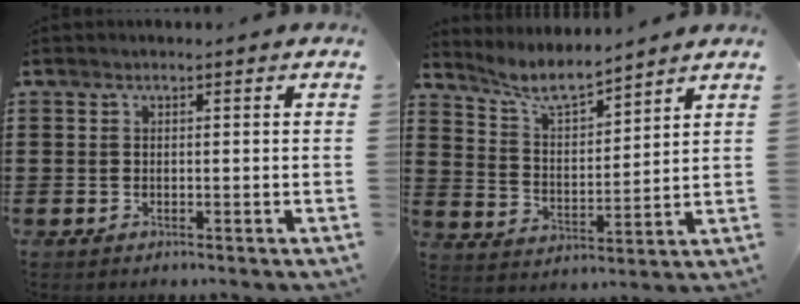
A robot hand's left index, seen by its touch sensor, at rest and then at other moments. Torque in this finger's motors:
{"motor_torque": [1.10, 1.04, 0.09, 0.02]}